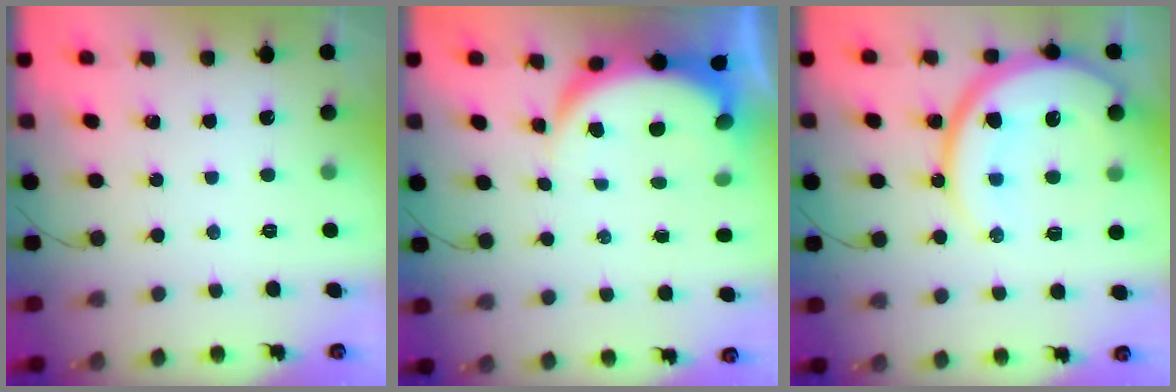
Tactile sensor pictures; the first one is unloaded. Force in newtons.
{"total": 7.1, "press": 7.1, "slide": 0.9}
{"total": 18.3, "press": 18.3, "slide": 1.7}